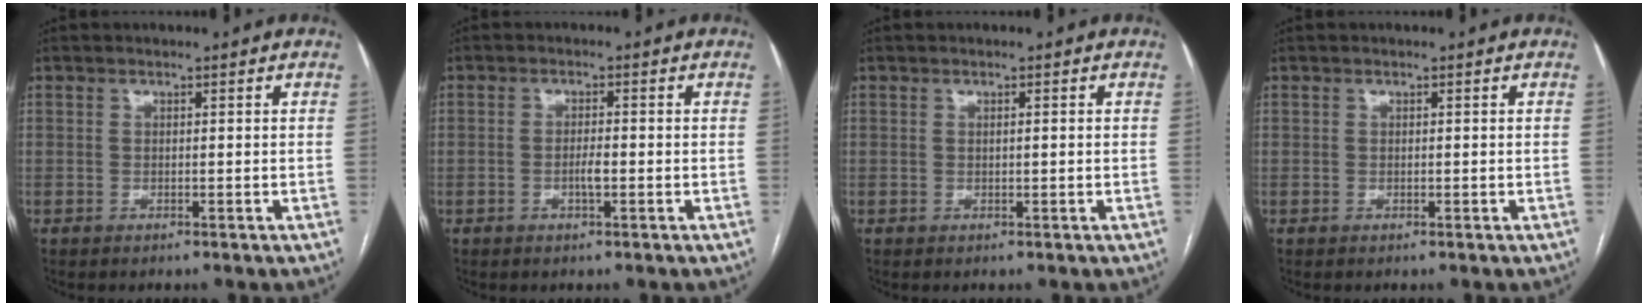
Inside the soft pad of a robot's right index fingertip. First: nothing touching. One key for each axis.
{"total": 2.3, "fx": -0.6, "fy": 0.5, "fz": 2.2, "tx": -0.041, "ty": 0.001, "tz": -0.011}
{"total": 0.8, "fx": 0.1, "fy": 0.0, "fz": 0.8, "tx": -0.015, "ty": 0.003, "tz": 0.003}
{"total": 0.0}